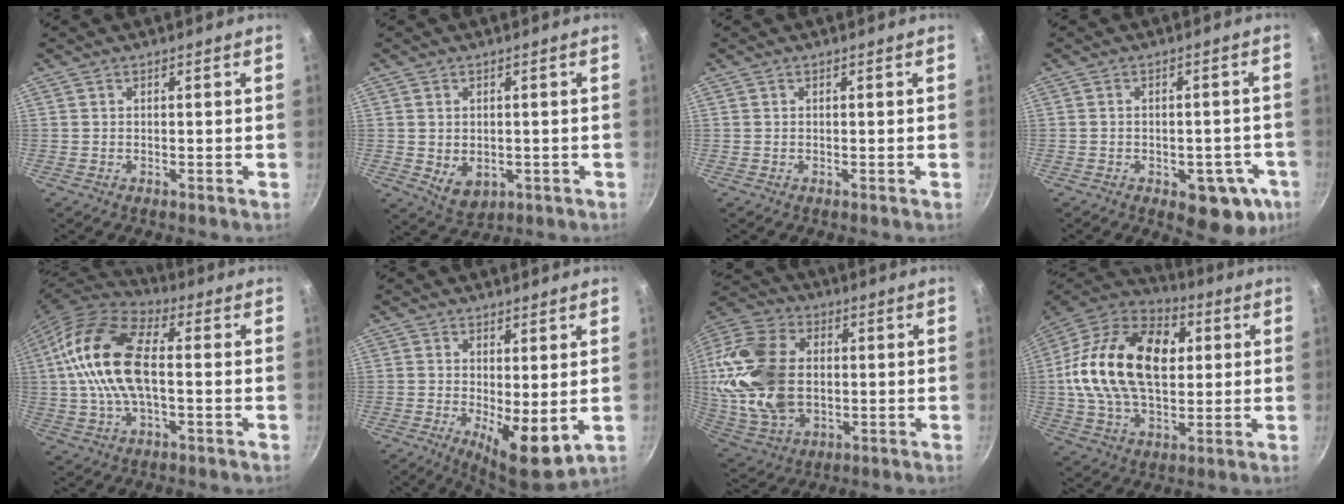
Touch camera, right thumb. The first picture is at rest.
{"total": 5.4, "force": [-0.5, 4.1, 3.5], "torque": [-0.045, -0.008, 0.005]}
{"total": 0.0}
{"total": 10.9, "force": [-4.2, 6.0, 8.1], "torque": [-0.053, 0.014, -0.046]}
{"total": 17.0, "force": [0.7, 8.6, 14.7], "torque": [-0.279, 0.030, -0.002]}
{"total": 8.5, "force": [-0.3, 3.1, 7.9], "torque": [-0.108, -0.020, 0.002]}
{"total": 21.0, "force": [0.9, 14.5, 15.2], "torque": [-0.290, 0.012, 0.021]}
{"total": 25.5, "force": [3.7, 16.2, 19.3], "torque": [-0.328, 0.023, 0.050]}